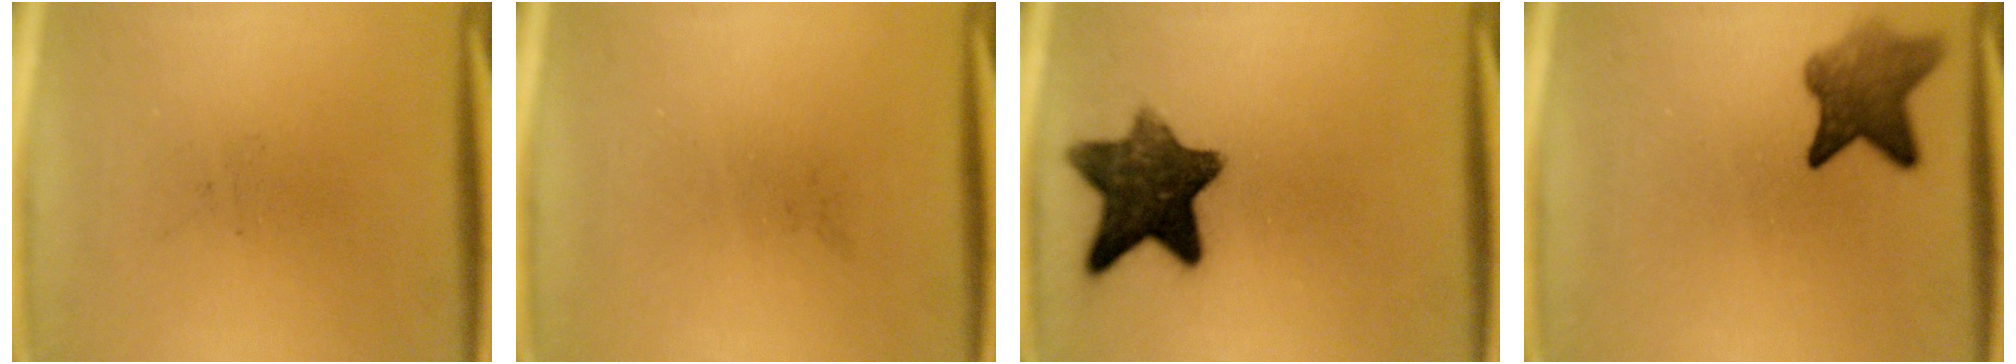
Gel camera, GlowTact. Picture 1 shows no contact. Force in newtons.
{"total": 0.0}
{"total": 11.8}
{"total": 6.2}